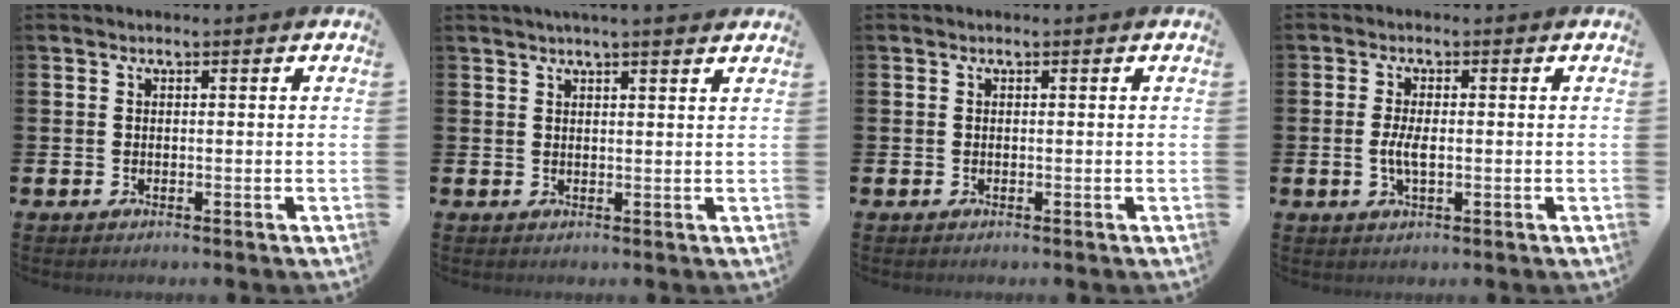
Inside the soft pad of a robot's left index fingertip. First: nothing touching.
{"total": 2.7, "force": [2.5, -0.2, 0.8], "torque": [-0.013, -0.010, 0.044]}
{"total": 0.0}
{"total": 3.0, "force": [-0.3, 1.1, 2.8], "torque": [-0.048, 0.000, -0.007]}